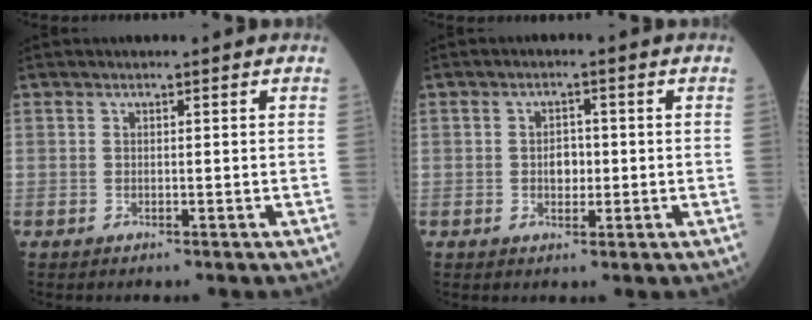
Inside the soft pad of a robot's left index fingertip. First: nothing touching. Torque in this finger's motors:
{"motor_torque": [0.20, 0.10, 0.05, 0.01]}